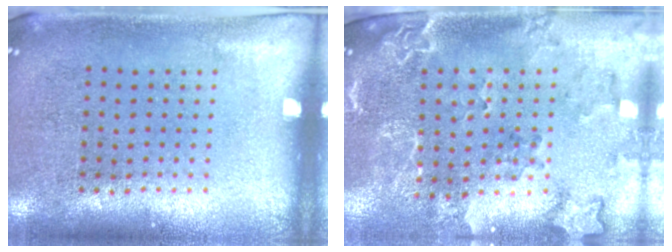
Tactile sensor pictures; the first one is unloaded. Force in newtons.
{"total": 2.0, "press": 1.9, "slide": 0.7}